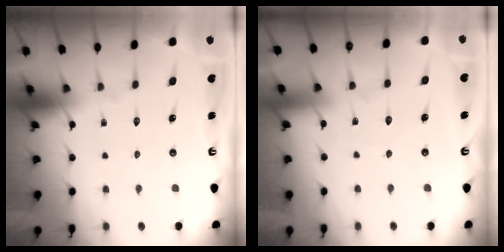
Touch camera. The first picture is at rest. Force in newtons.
{"total": 2.7, "press": 2.7, "slide": 0.3}